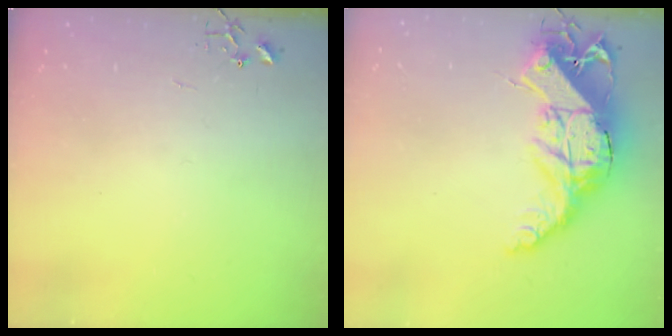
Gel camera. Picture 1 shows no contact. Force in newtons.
{"total": 19.6, "press": 19.6, "slide": 1.2}